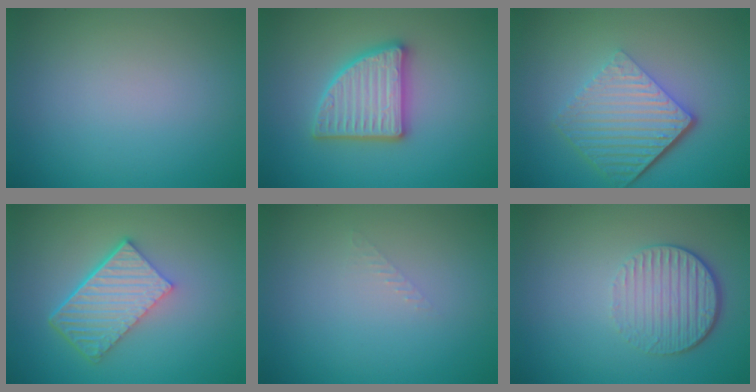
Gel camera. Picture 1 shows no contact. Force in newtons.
{"total": 5.0, "press": 4.9, "slide": 0.8}
{"total": 6.4, "press": 4.3, "slide": 4.8}
{"total": 6.0, "press": 4.1, "slide": 4.4}
{"total": 0.8, "press": 0.7, "slide": 0.2}
{"total": 4.4, "press": 3.0, "slide": 3.2}